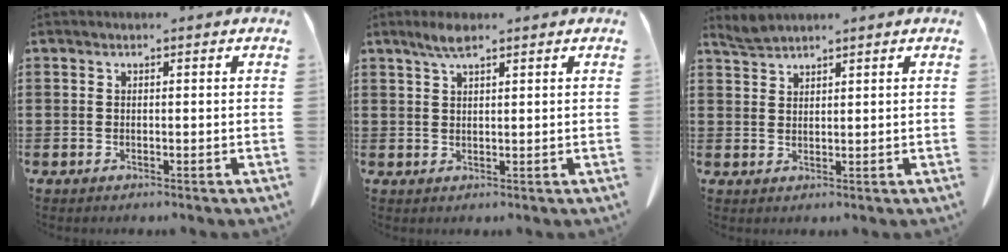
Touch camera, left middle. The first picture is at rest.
{"total": 2.8, "force": [1.8, 0.6, 2.0], "torque": [-0.043, 0.003, 0.032]}
{"total": 1.8, "force": [1.8, 0.1, 0.4], "torque": [-0.014, 0.003, 0.035]}